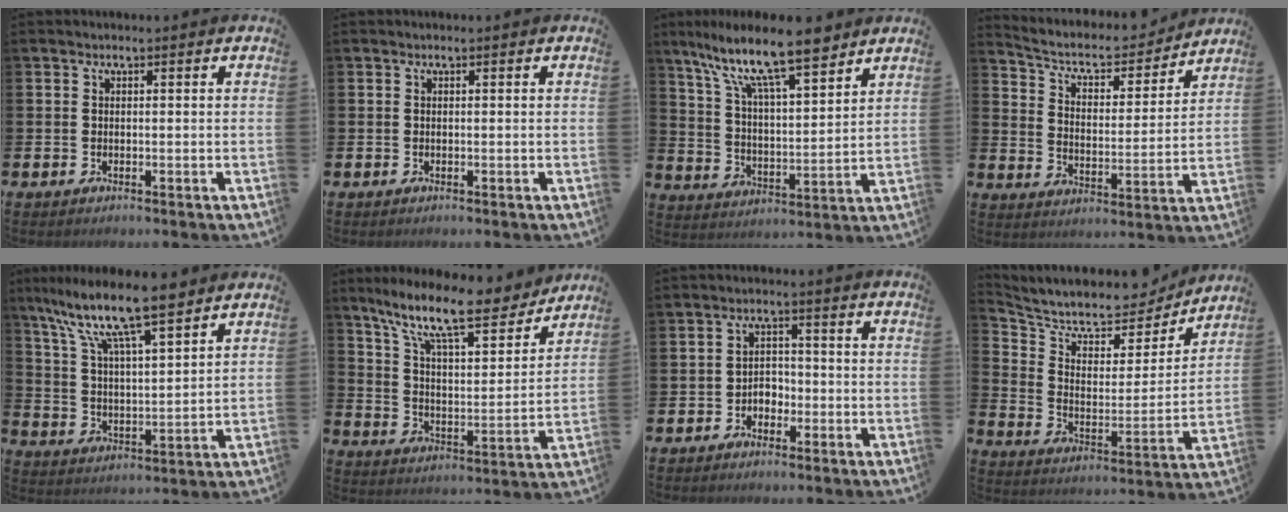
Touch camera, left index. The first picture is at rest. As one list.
[{"total": 0.0}, {"total": 11.8, "force": [9.6, 2.1, 6.6], "torque": [-0.154, -0.044, 0.165]}, {"total": 6.3, "force": [5.6, 2.2, 1.8], "torque": [-0.060, -0.045, 0.090]}, {"total": 11.3, "force": [9.4, 1.9, 6.0], "torque": [-0.144, -0.048, 0.161]}, {"total": 13.0, "force": [10.4, 3.0, 7.2], "torque": [-0.156, -0.060, 0.174]}, {"total": 2.5, "force": [-1.6, 1.7, 0.7], "torque": [-0.014, 0.007, -0.038]}, {"total": 8.6, "force": [7.7, 3.0, 2.4], "torque": [-0.086, -0.058, 0.130]}]